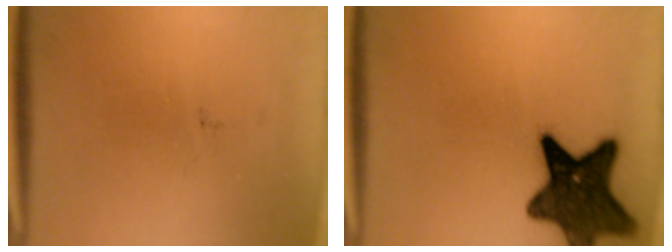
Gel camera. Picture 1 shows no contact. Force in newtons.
{"total": 13.5}